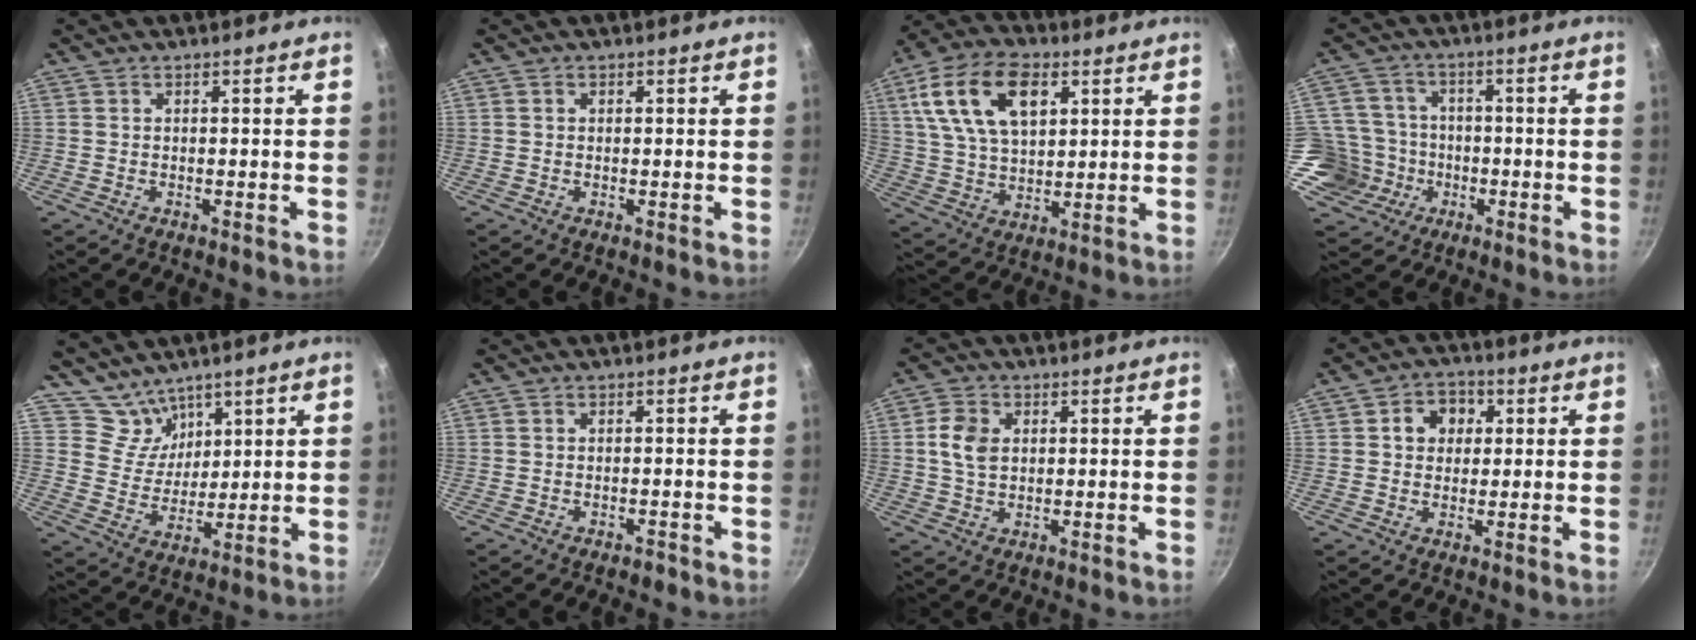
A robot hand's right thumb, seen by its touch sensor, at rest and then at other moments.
{"total": 0.6, "force": [0.2, 0.6, 0.2], "torque": [-0.002, 0.005, 0.002]}
{"total": 17.6, "force": [6.4, 10.4, 12.6], "torque": [-0.218, -0.005, 0.118]}
{"total": 11.0, "force": [-3.6, 10.0, 3.2], "torque": [-0.042, 0.036, -0.066]}
{"total": 7.1, "force": [5.6, 4.4, 0.8], "torque": [0.011, -0.042, 0.110]}
{"total": 0.9, "force": [-0.7, 0.5, 0.3], "torque": [-0.004, 0.009, -0.009]}
{"total": 6.0, "force": [1.1, 4.3, 4.0], "torque": [-0.062, 0.003, 0.020]}
{"total": 6.5, "force": [1.6, 5.4, 3.2], "torque": [-0.015, 0.006, 0.017]}